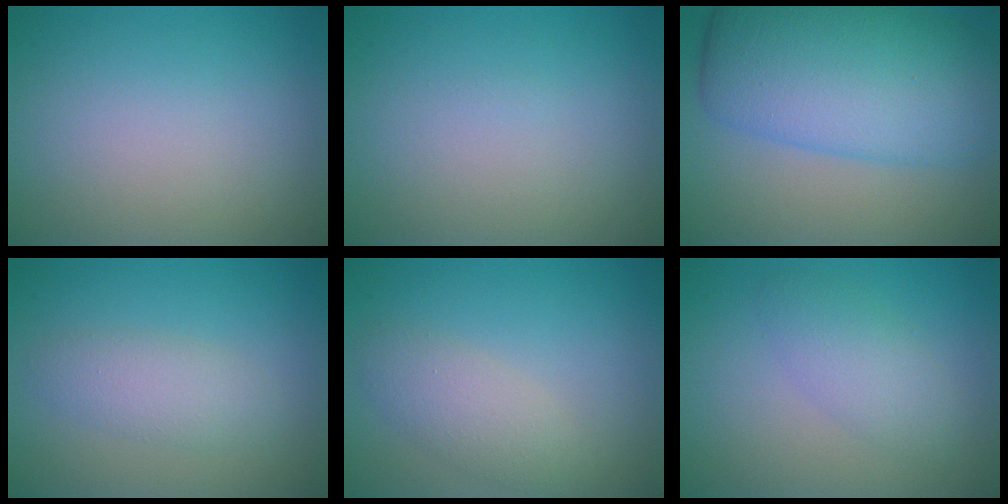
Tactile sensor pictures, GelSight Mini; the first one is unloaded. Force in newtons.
{"total": 0.0}
{"total": 11.2, "press": 11.2, "slide": 0.3}
{"total": 2.6, "press": 2.6, "slide": 0.1}
{"total": 2.9, "press": 2.9, "slide": 0.3}
{"total": 2.9, "press": 2.9, "slide": 0.1}